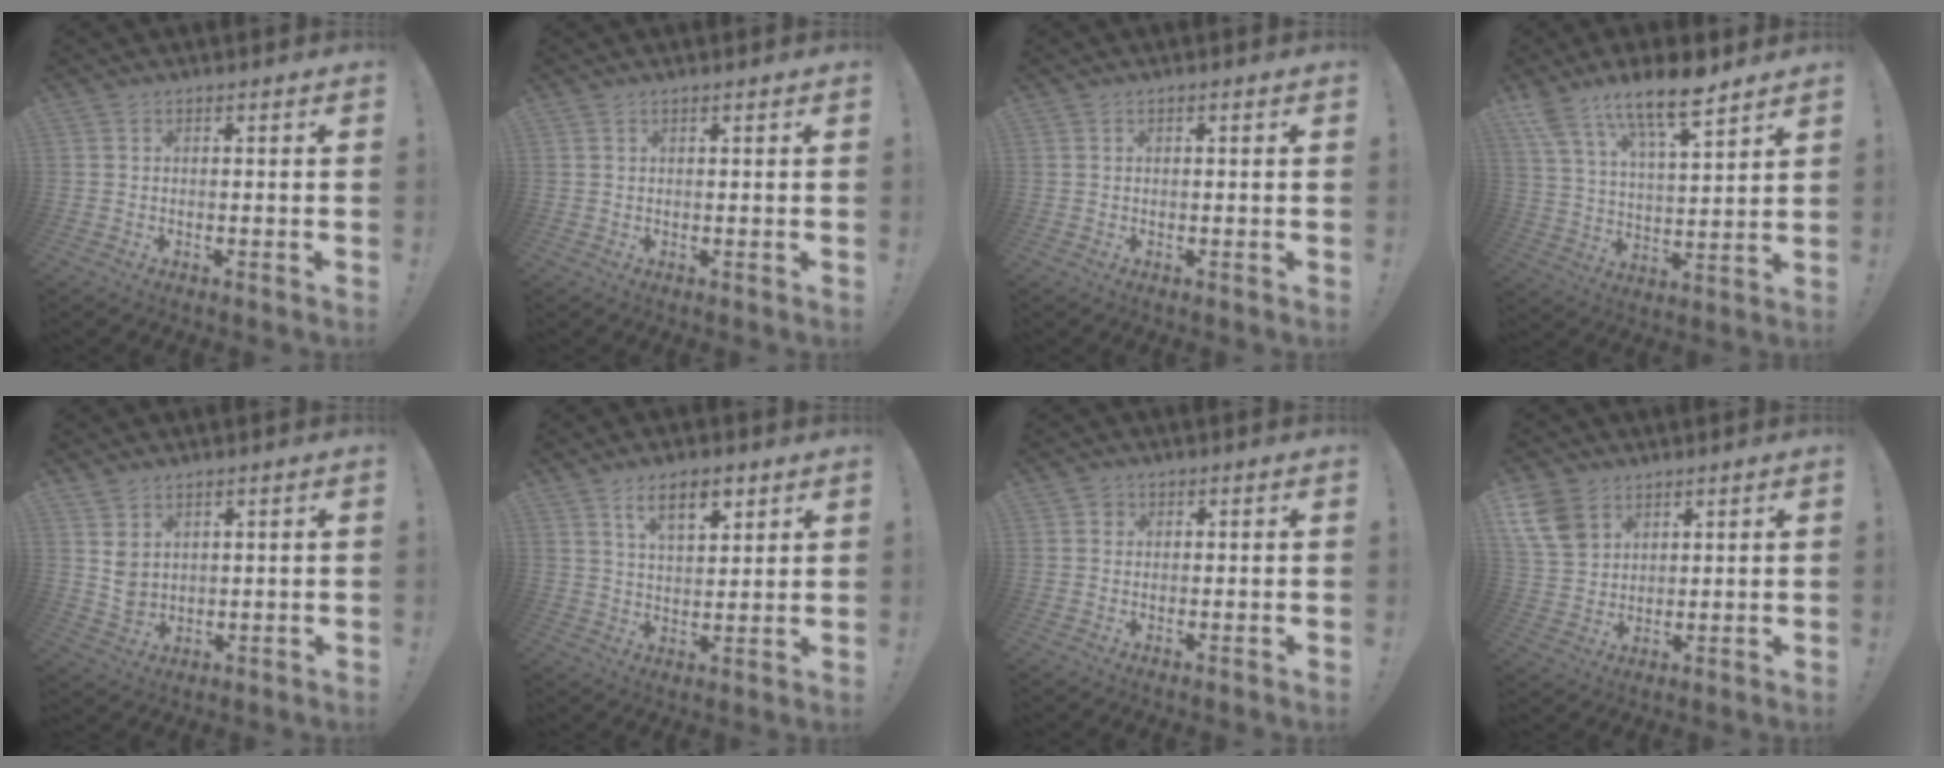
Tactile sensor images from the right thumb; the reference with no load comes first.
{"total": 0.6, "force": [0.5, 0.1, 0.2], "torque": [-0.003, 0.001, 0.010]}
{"total": 0.0}
{"total": 13.5, "force": [10.4, 3.6, 7.8], "torque": [-0.153, -0.060, 0.184]}
{"total": 5.2, "force": [2.6, 3.7, 2.4], "torque": [-0.030, -0.011, 0.051]}
{"total": 9.2, "force": [5.4, 4.1, 6.2], "torque": [-0.096, -0.014, 0.095]}
{"total": 1.7, "force": [0.4, 1.6, 0.3], "torque": [-0.007, 0.004, 0.007]}
{"total": 10.6, "force": [6.1, 7.6, 4.3], "torque": [-0.073, -0.023, 0.125]}